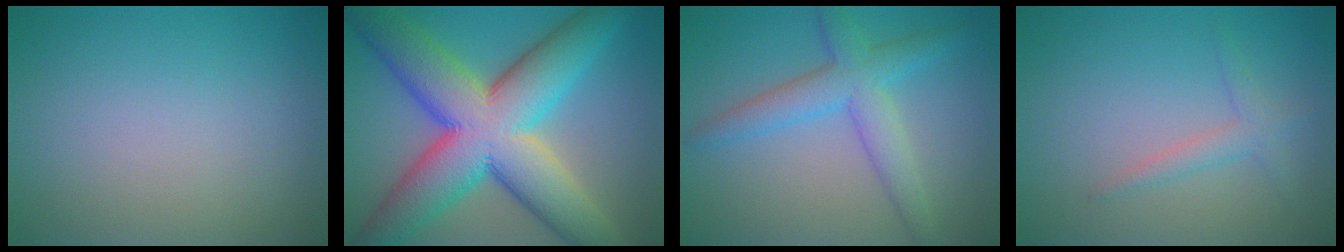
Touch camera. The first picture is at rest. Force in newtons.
{"total": 14.6, "press": 14.6, "slide": 0.3}
{"total": 4.6, "press": 4.6, "slide": 0.1}
{"total": 1.6, "press": 1.6, "slide": 0.0}